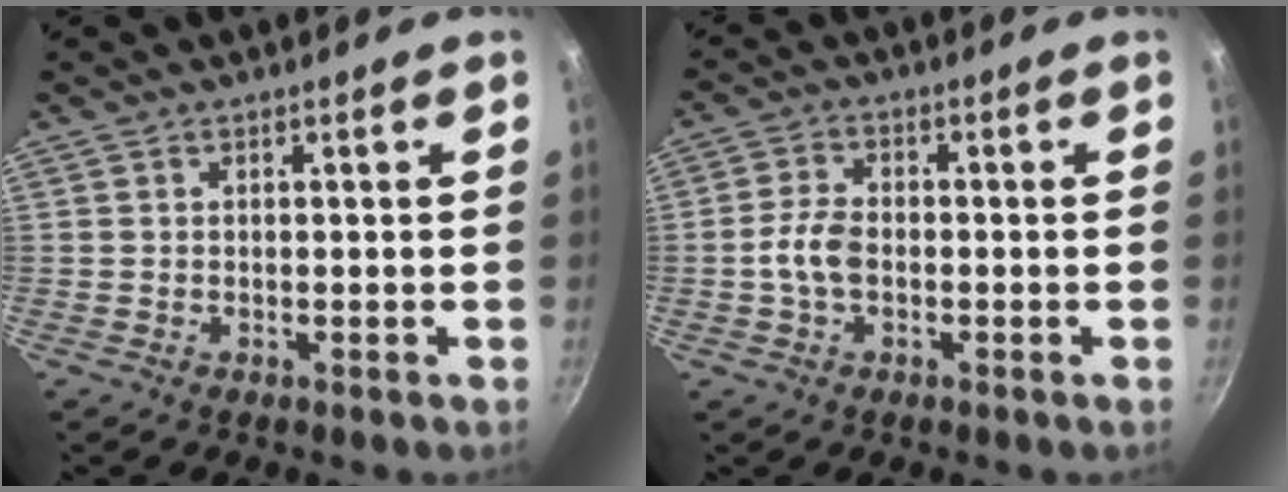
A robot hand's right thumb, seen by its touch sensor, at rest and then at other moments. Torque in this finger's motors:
{"motor_torque": [0.79, 1.23, 0.87, -0.42, 0.03]}